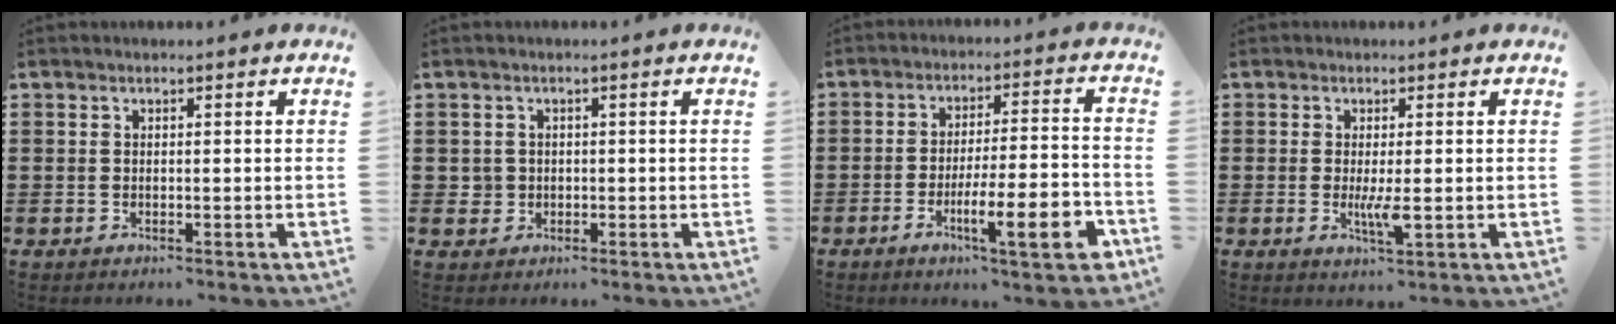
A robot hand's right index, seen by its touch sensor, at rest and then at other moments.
{"total": 1.6, "force": [-0.1, 1.6, 0.3], "torque": [-0.010, 0.006, -0.004]}
{"total": 11.3, "force": [-5.0, 2.1, 9.9], "torque": [-0.157, 0.000, -0.086]}
{"total": 3.6, "force": [-0.5, 0.6, 3.5], "torque": [-0.061, -0.002, -0.008]}